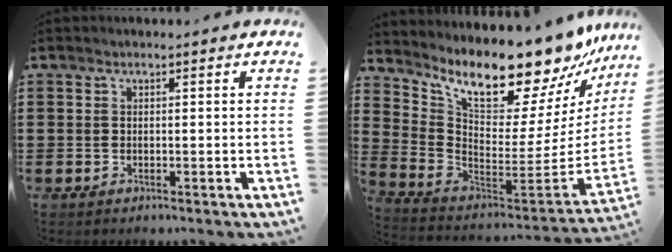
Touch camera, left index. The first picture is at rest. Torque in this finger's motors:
{"motor_torque": [0.81, 0.42, 1.06, 0.21]}